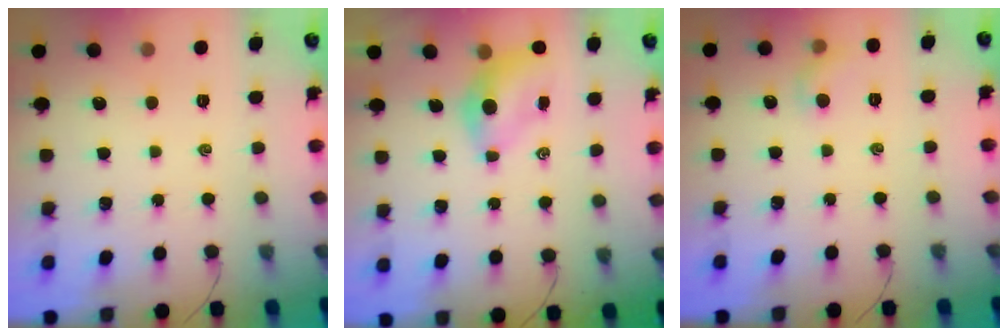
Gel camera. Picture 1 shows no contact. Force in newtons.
{"total": 5.5, "press": 5.3, "slide": 1.4}
{"total": 6.2, "press": 6.0, "slide": 1.4}